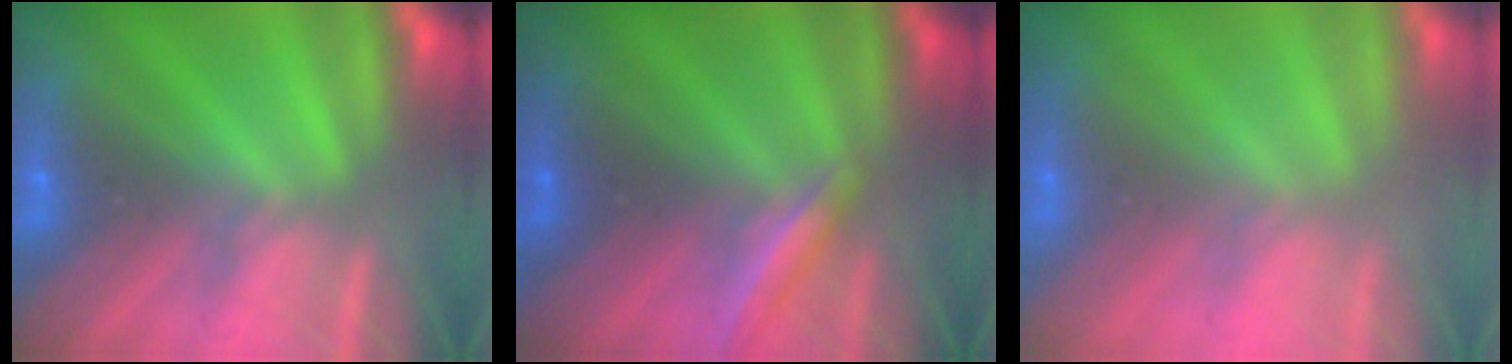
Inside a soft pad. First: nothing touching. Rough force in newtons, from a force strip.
{"total": 1.9}
{"total": 2.8}